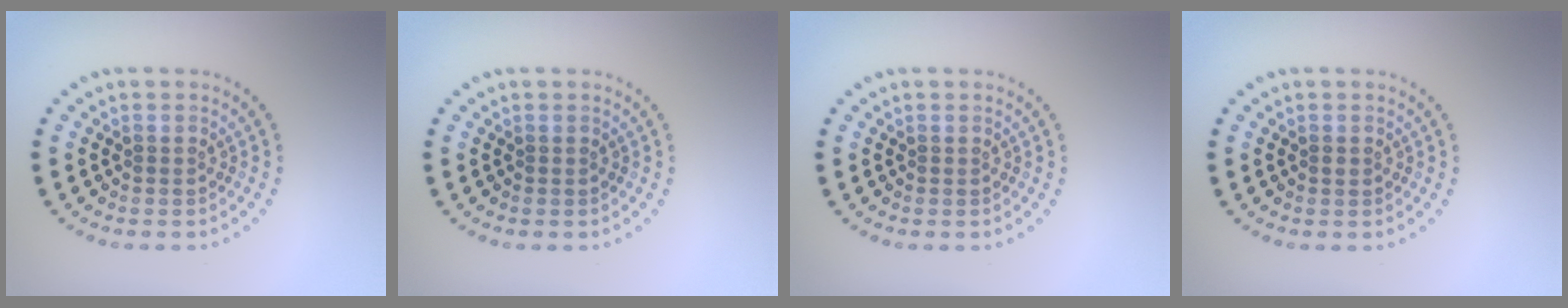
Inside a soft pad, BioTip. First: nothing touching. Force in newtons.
{"total": 0.0}
{"total": 0.0}
{"total": 0.6, "press": 0.6, "slide": 0.0}